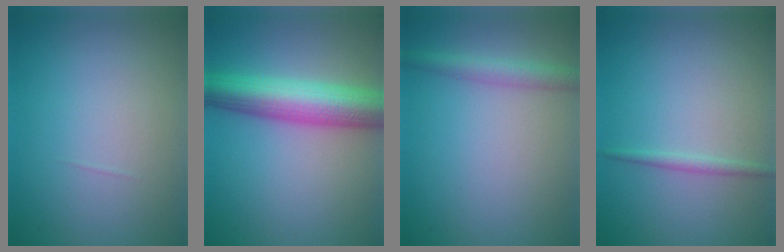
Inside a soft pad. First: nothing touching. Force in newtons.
{"total": 8.1, "press": 8.1, "slide": 0.3}
{"total": 2.4, "press": 2.4, "slide": 0.2}
{"total": 1.0, "press": 1.0, "slide": 0.0}